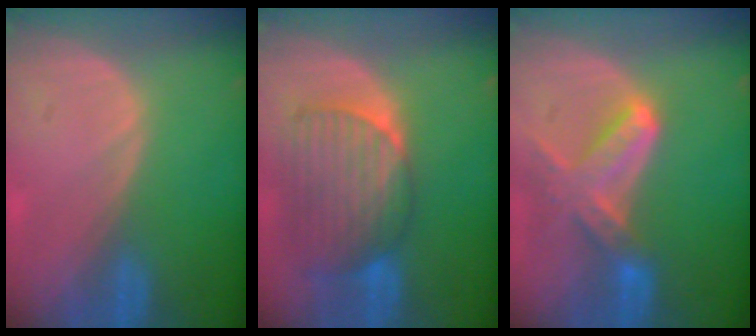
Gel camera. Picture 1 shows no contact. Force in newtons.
{"total": 9.0, "press": 8.5, "slide": 2.9}
{"total": 7.4, "press": 6.7, "slide": 3.2}